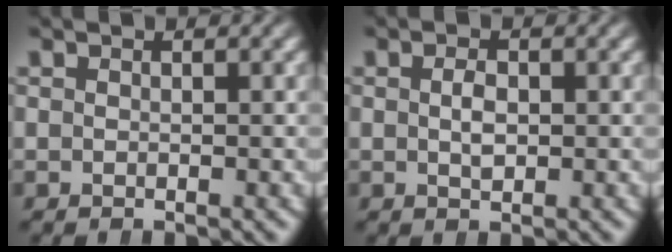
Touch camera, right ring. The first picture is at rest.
{"total": 1.2, "force": [-0.1, 0.5, 1.0], "torque": [-0.024, -0.007, 0.002]}